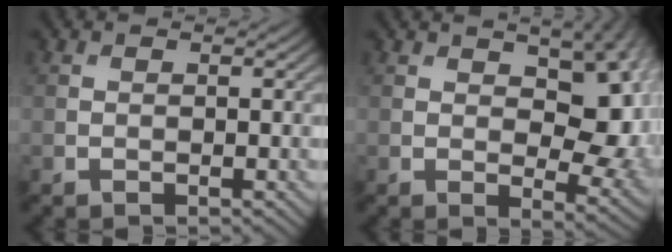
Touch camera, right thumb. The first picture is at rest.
{"total": 11.4, "force": [2.1, 6.1, 9.4], "torque": [-0.133, -0.012, 0.047]}